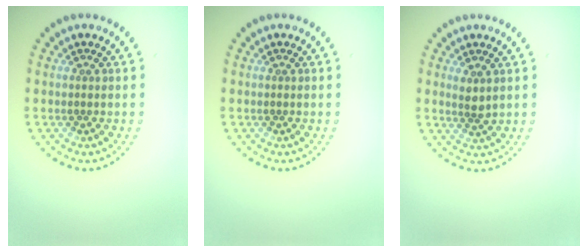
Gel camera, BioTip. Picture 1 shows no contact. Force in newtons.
{"total": 0.0}
{"total": 1.4, "press": 1.2, "slide": 0.8}